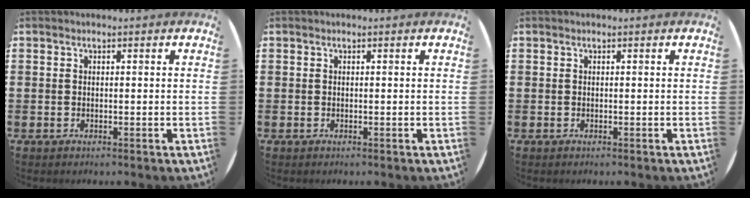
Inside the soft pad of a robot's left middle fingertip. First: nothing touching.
{"total": 0.0}
{"total": 0.0}